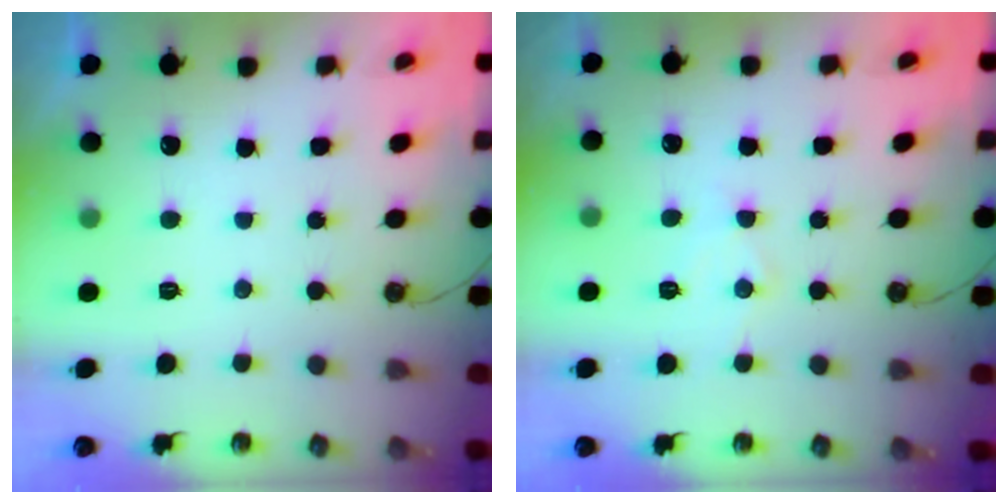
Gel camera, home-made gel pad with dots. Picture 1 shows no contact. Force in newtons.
{"total": 7.2, "press": 7.2, "slide": 0.6}